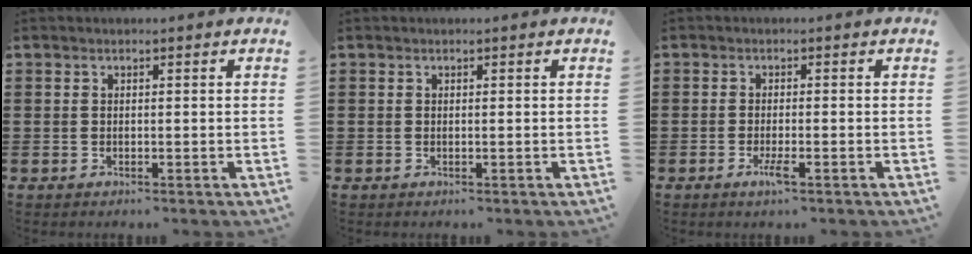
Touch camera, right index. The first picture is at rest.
{"total": 0.0}
{"total": 2.2, "force": [-1.2, 0.2, 1.9], "torque": [-0.046, -0.009, -0.025]}